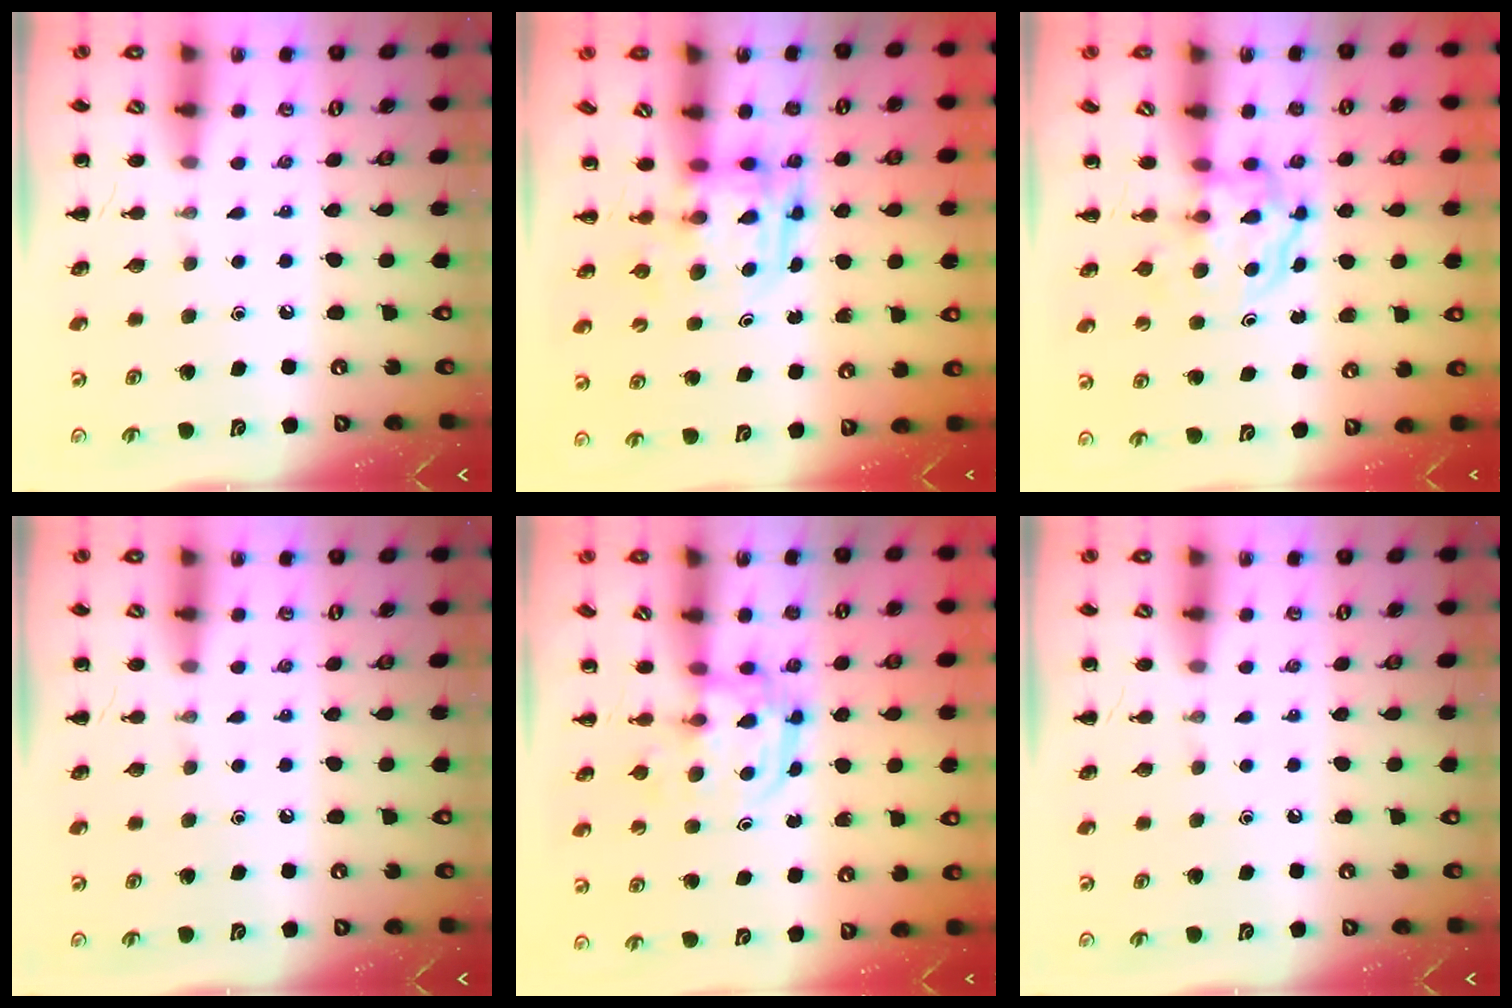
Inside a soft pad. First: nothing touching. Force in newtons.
{"total": 3.9, "press": 3.9, "slide": 0.7}
{"total": 3.6, "press": 3.6, "slide": 0.4}
{"total": 0.0}
{"total": 3.1, "press": 3.1, "slide": 0.3}
{"total": 0.0}